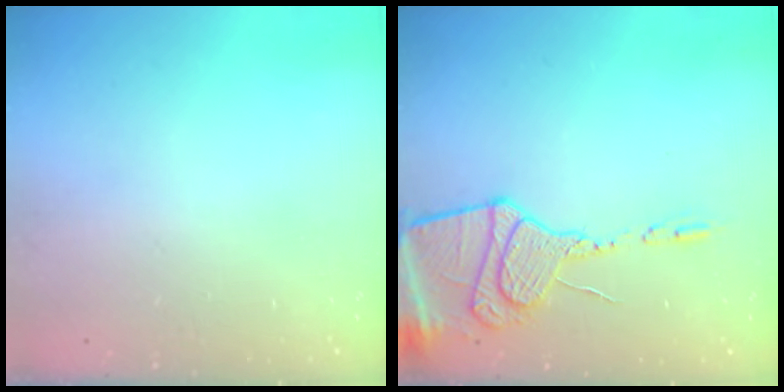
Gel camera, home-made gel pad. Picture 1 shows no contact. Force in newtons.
{"total": 15.2, "press": 15.1, "slide": 2.1}